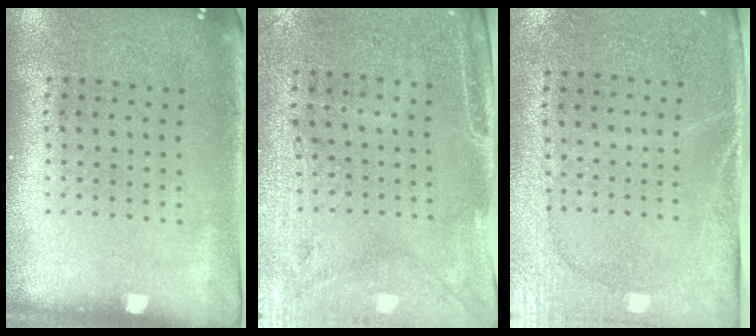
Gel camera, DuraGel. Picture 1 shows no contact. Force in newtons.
{"total": 3.0, "press": 2.5, "slide": 1.5}
{"total": 2.7, "press": 2.3, "slide": 1.5}